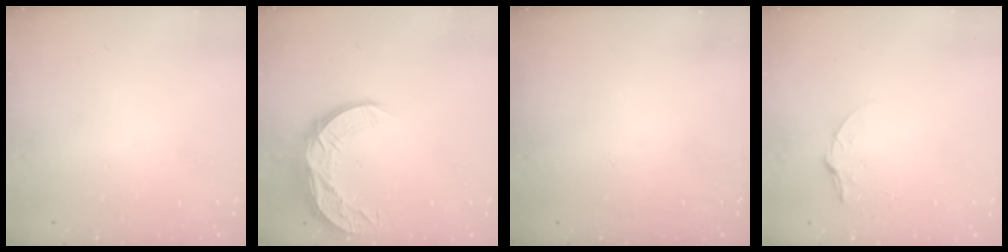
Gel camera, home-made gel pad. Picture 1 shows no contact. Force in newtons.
{"total": 11.3, "press": 11.3, "slide": 0.7}
{"total": 0.0}
{"total": 4.6, "press": 4.6, "slide": 0.4}